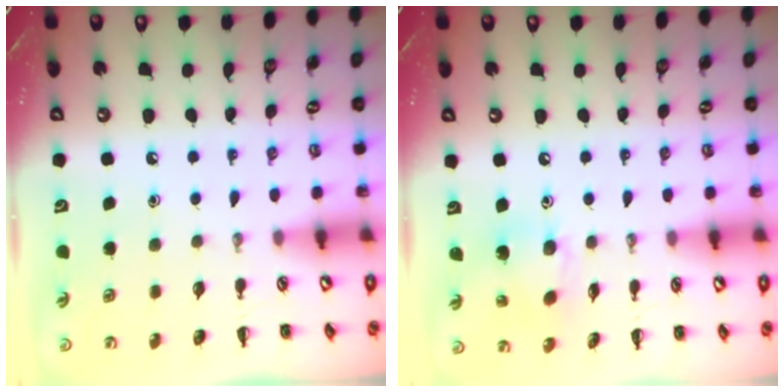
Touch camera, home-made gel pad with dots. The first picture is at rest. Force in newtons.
{"total": 7.5, "press": 7.5, "slide": 0.6}